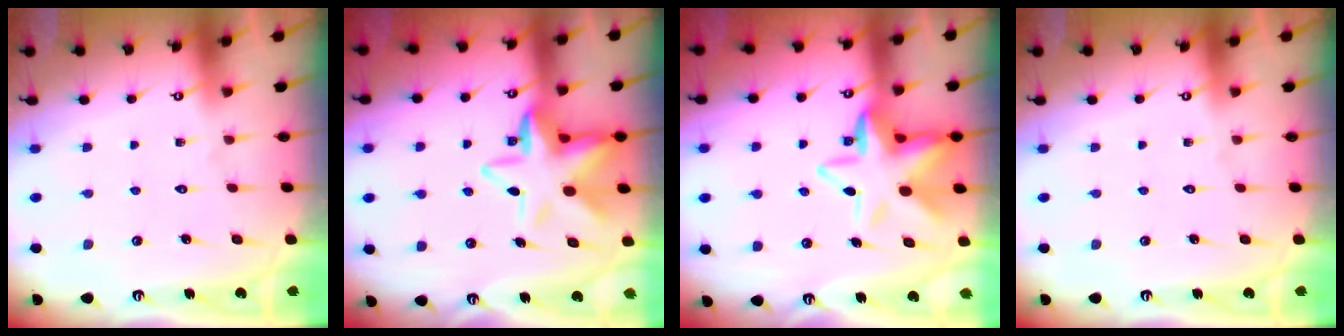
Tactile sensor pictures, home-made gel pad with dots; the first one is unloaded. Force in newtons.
{"total": 12.2, "press": 11.9, "slide": 2.7}
{"total": 12.2, "press": 11.9, "slide": 2.7}
{"total": 0.0}